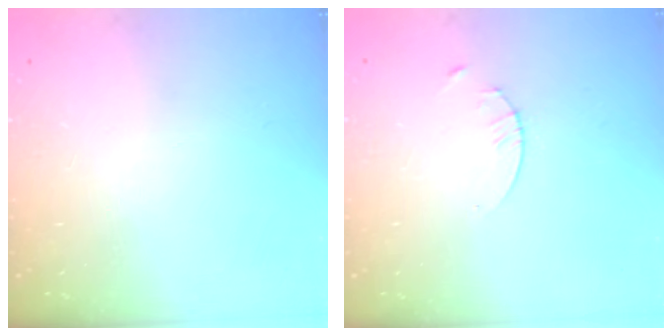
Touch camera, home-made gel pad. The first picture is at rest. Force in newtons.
{"total": 1.7, "press": 1.6, "slide": 0.2}